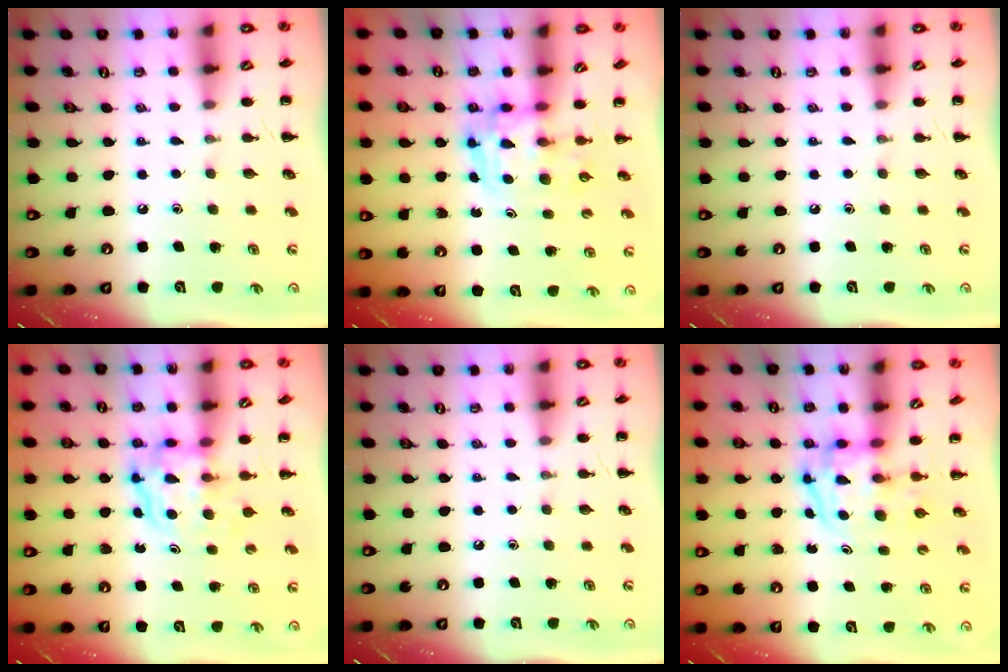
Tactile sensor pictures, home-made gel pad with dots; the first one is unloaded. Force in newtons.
{"total": 3.4, "press": 3.3, "slide": 0.6}
{"total": 0.0}
{"total": 4.0, "press": 4.0, "slide": 0.3}
{"total": 0.0}
{"total": 3.9, "press": 3.8, "slide": 0.6}